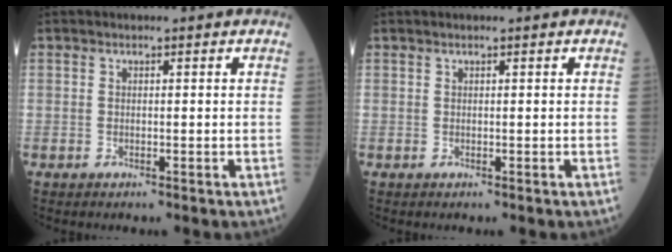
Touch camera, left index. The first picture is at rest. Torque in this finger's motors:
{"motor_torque": [0.15, -0.13, -0.02, -0.01]}